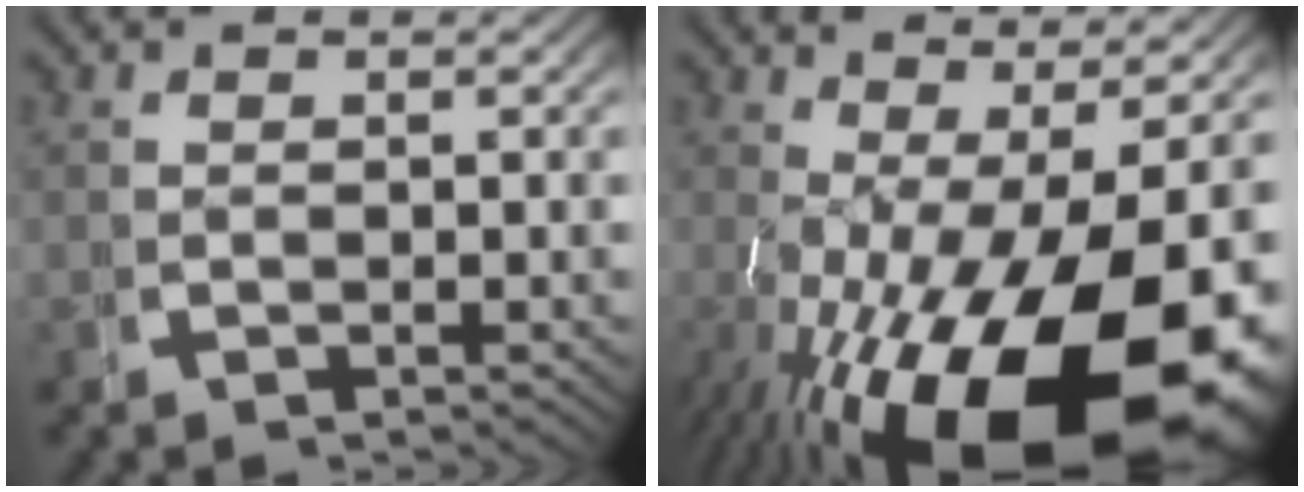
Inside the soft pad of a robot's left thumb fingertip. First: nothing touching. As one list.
[{"total": 17.5, "force": [-3.7, 9.5, 14.2], "torque": [-0.238, -0.074, -0.013]}]